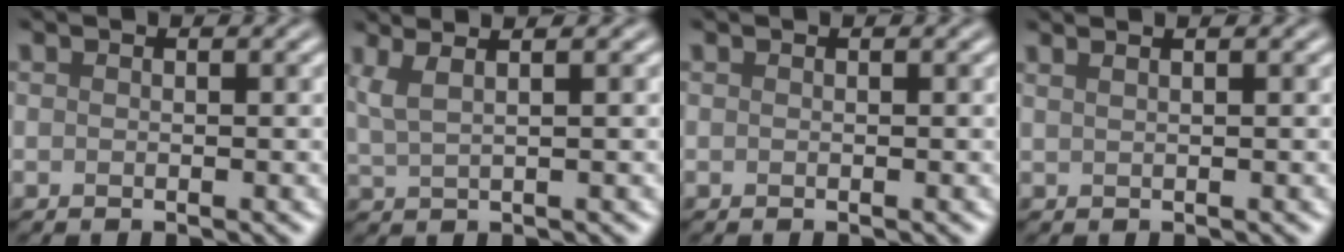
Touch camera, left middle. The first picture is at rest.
{"total": 2.7, "force": [1.8, 0.6, 1.9], "torque": [-0.053, 0.023, 0.036]}
{"total": 0.0}
{"total": 3.5, "force": [2.3, 1.6, 2.1], "torque": [-0.017, 0.039, 0.020]}